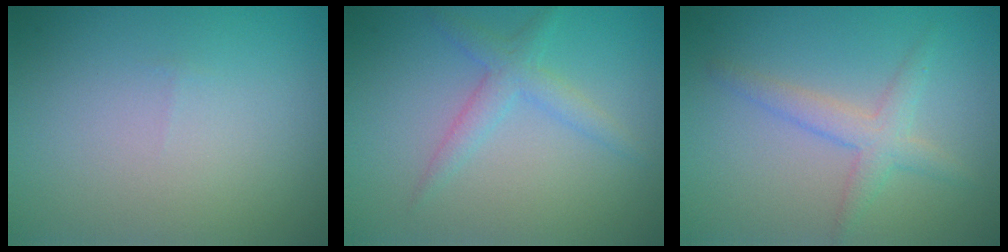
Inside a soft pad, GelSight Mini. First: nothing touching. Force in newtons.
{"total": 2.3, "press": 2.3, "slide": 0.1}
{"total": 2.6, "press": 2.6, "slide": 0.2}